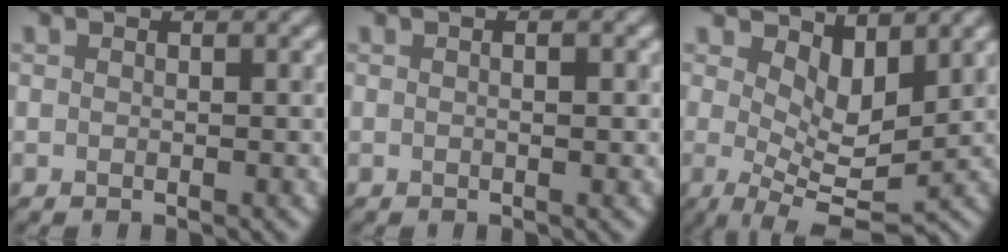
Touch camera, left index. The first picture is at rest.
{"total": 1.3, "force": [0.1, 0.2, 1.3], "torque": [-0.020, 0.003, 0.000]}
{"total": 4.7, "force": [1.7, 2.0, 3.9], "torque": [-0.075, -0.018, 0.032]}